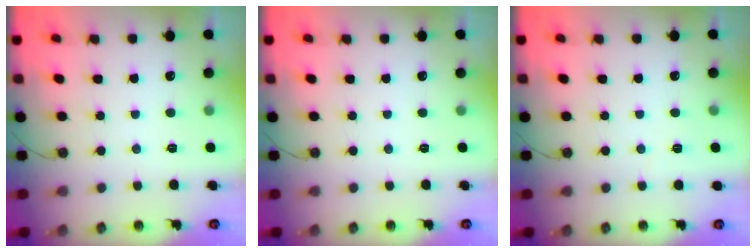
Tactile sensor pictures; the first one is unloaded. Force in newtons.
{"total": 0.0}
{"total": 2.6, "press": 2.5, "slide": 0.7}